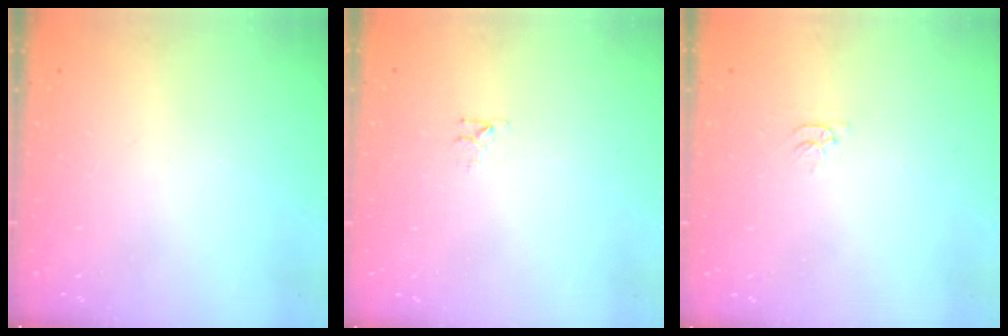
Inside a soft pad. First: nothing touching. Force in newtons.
{"total": 3.6, "press": 3.6, "slide": 0.2}
{"total": 2.7, "press": 2.7, "slide": 0.4}